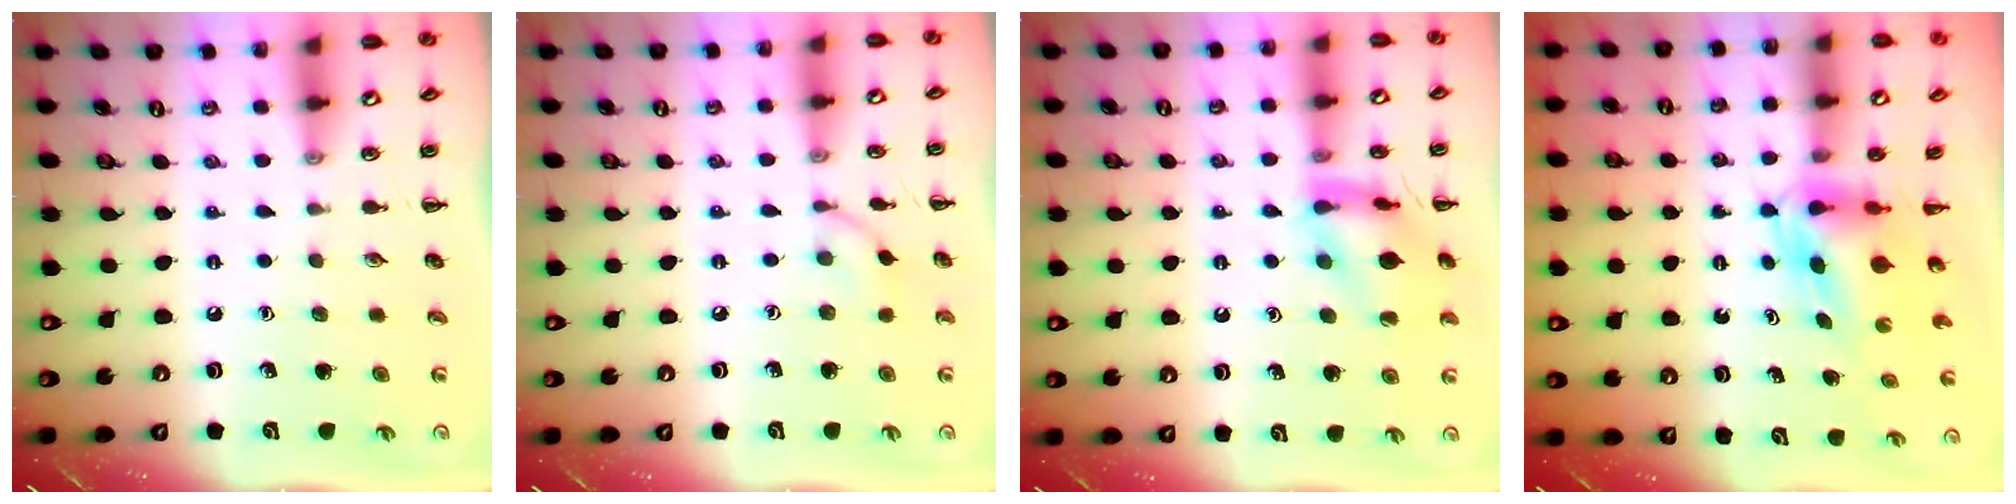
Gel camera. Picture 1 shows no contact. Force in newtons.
{"total": 5.7, "press": 5.5, "slide": 1.2}
{"total": 13.2, "press": 13.1, "slide": 1.0}
{"total": 6.4, "press": 6.3, "slide": 1.3}